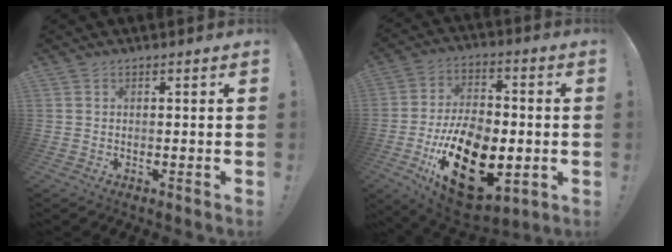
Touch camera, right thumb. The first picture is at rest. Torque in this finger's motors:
{"motor_torque": [1.20, 1.91, 1.60, -1.17, 0.68]}